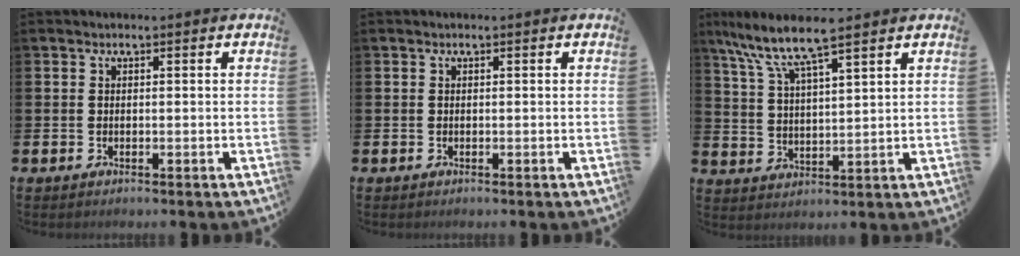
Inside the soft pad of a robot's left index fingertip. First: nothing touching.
{"total": 0.0}
{"total": 7.4, "force": [6.2, 1.0, 3.8], "torque": [-0.099, -0.025, 0.107]}